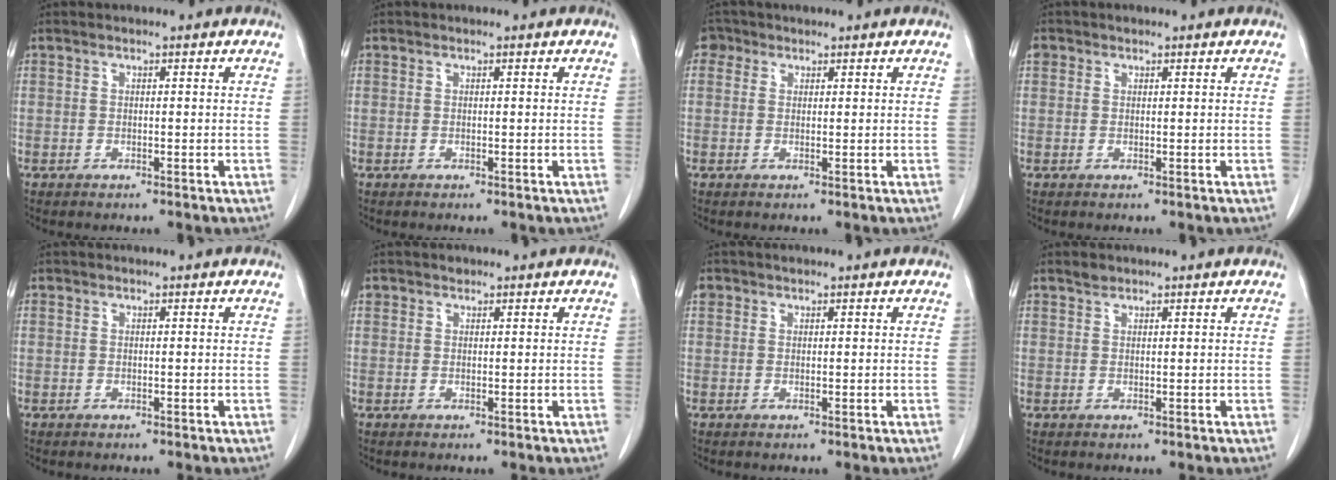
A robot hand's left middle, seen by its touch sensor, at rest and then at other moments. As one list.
[{"total": 0.0}, {"total": 2.2, "force": [1.2, 1.8, 0.3], "torque": [-0.003, 0.008, 0.017]}, {"total": 1.3, "force": [0.7, 1.1, 0.3], "torque": [-0.001, 0.008, 0.011]}, {"total": 0.0}, {"total": 0.9, "force": [0.7, 0.6, 0.1], "torque": [0.000, 0.004, 0.010]}, {"total": 1.2, "force": [0.8, 0.8, 0.2], "torque": [-0.003, 0.010, 0.014]}, {"total": 0.9, "force": [0.8, 0.3, 0.1], "torque": [-0.004, -0.001, 0.014]}]